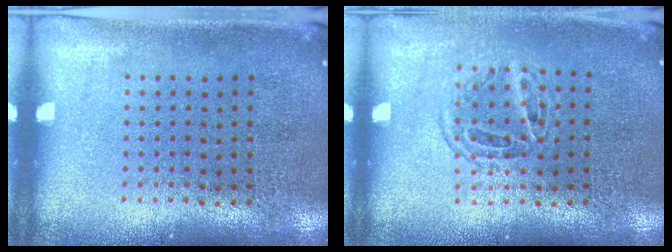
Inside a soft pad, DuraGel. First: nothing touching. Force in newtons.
{"total": 1.3, "press": 1.1, "slide": 0.7}